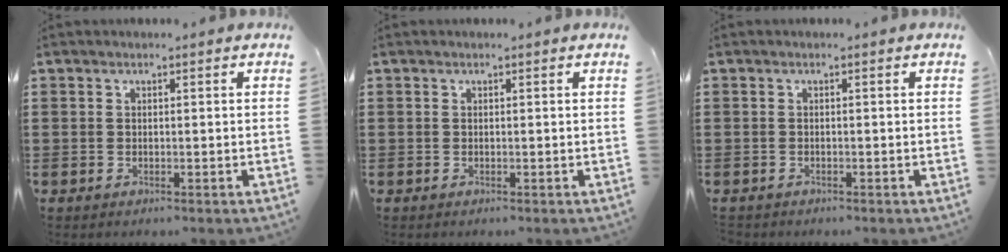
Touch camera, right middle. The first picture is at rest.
{"total": 0.0}
{"total": 0.6, "force": [-0.6, 0.2, -0.1], "torque": [0.000, 0.002, -0.013]}